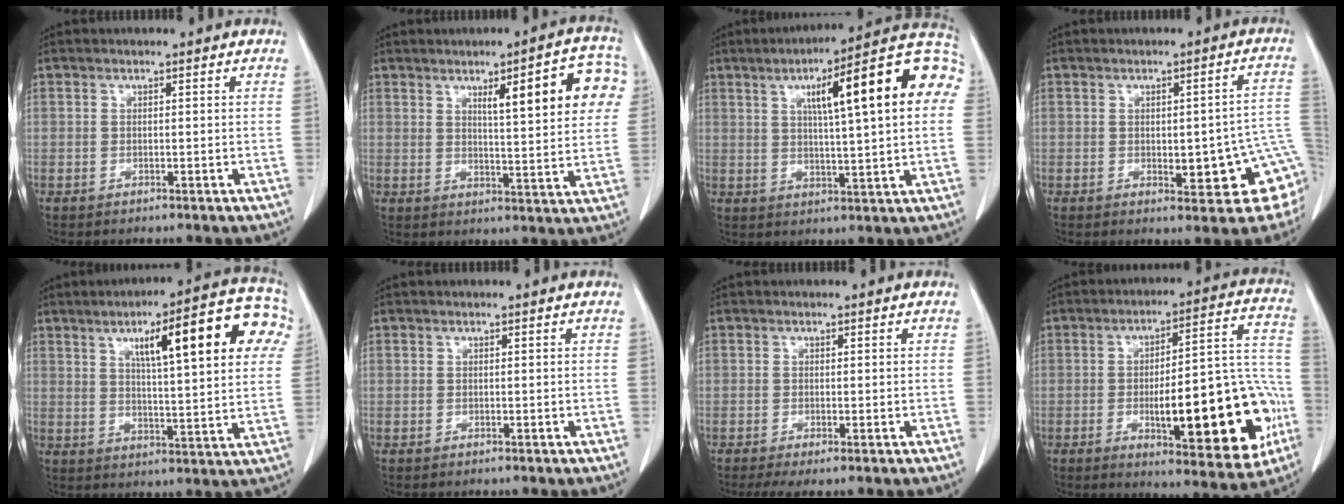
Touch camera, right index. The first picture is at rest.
{"total": 12.0, "force": [4.4, 1.9, 11.0], "torque": [-0.135, 0.017, 0.053]}
{"total": 19.5, "force": [5.7, 2.4, 18.5], "torque": [-0.258, 0.038, 0.067]}
{"total": 12.8, "force": [-2.0, 3.7, 12.1], "torque": [-0.105, 0.015, -0.009]}
{"total": 18.3, "force": [6.9, 2.9, 16.7], "torque": [-0.218, 0.031, 0.086]}
{"total": 0.0}
{"total": 2.4, "force": [-1.1, 0.6, 2.1], "torque": [-0.038, -0.008, -0.019]}
{"total": 21.9, "force": [-5.7, 5.7, 20.3], "torque": [-0.218, 0.029, -0.062]}